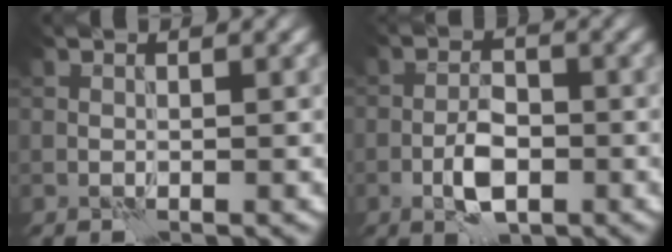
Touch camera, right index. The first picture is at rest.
{"total": 3.8, "force": [-1.6, 1.7, 3.0], "torque": [-0.051, 0.004, -0.033]}